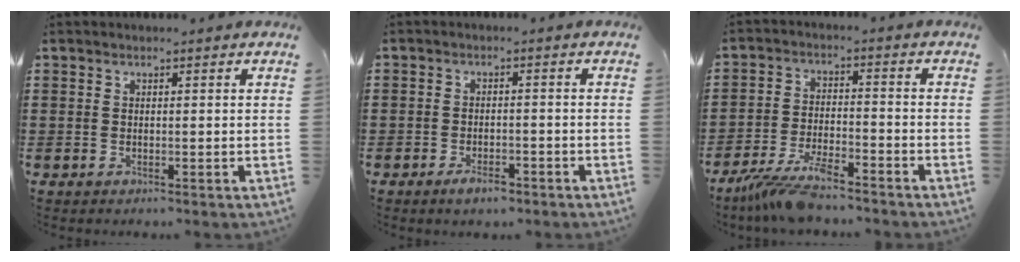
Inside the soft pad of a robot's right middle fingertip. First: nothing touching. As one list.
[{"total": 2.6, "force": [-2.1, 1.2, 0.9], "torque": [-0.017, 0.006, -0.041]}, {"total": 6.9, "force": [-5.9, 1.1, 3.5], "torque": [-0.090, -0.011, -0.115]}]